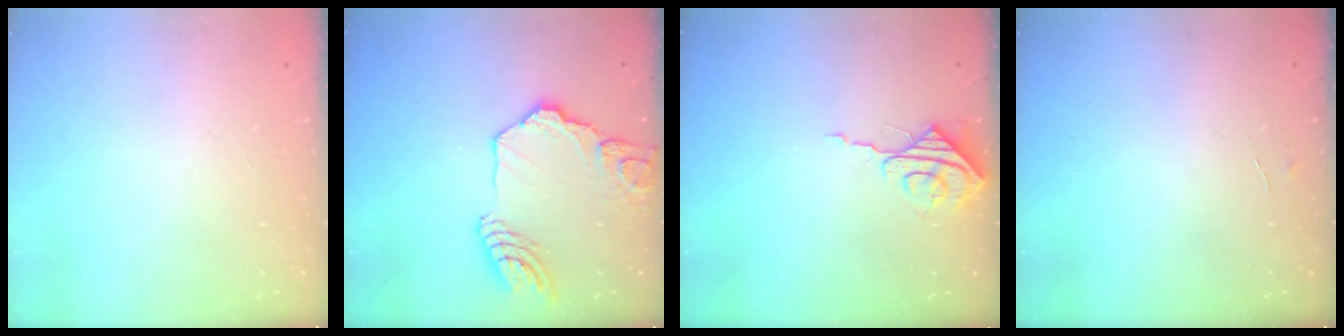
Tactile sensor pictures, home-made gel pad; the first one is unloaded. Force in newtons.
{"total": 17.0, "press": 16.9, "slide": 1.9}
{"total": 7.9, "press": 7.8, "slide": 0.7}
{"total": 3.5, "press": 3.5, "slide": 0.4}